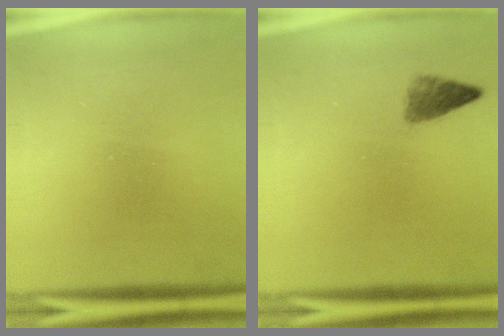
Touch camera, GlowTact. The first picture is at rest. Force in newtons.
{"total": 2.2}